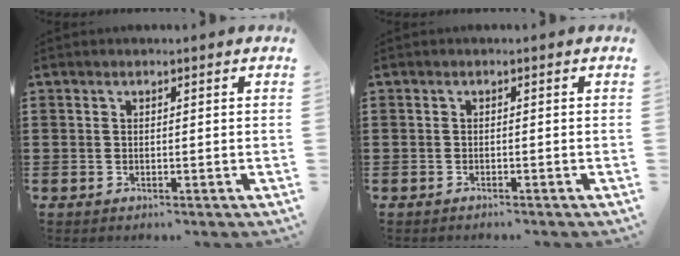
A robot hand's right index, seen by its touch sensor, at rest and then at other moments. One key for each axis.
{"total": 0.6, "fx": -0.6, "fy": 0.0, "fz": 0.1, "tx": -0.004, "ty": -0.002, "tz": -0.012}